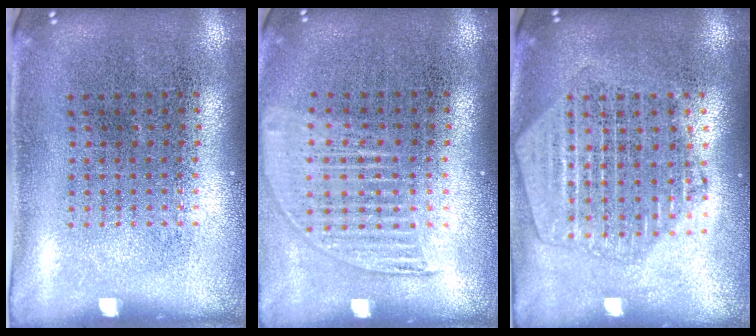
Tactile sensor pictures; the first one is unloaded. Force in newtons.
{"total": 1.3, "press": 1.2, "slide": 0.6}
{"total": 2.1, "press": 1.9, "slide": 0.9}